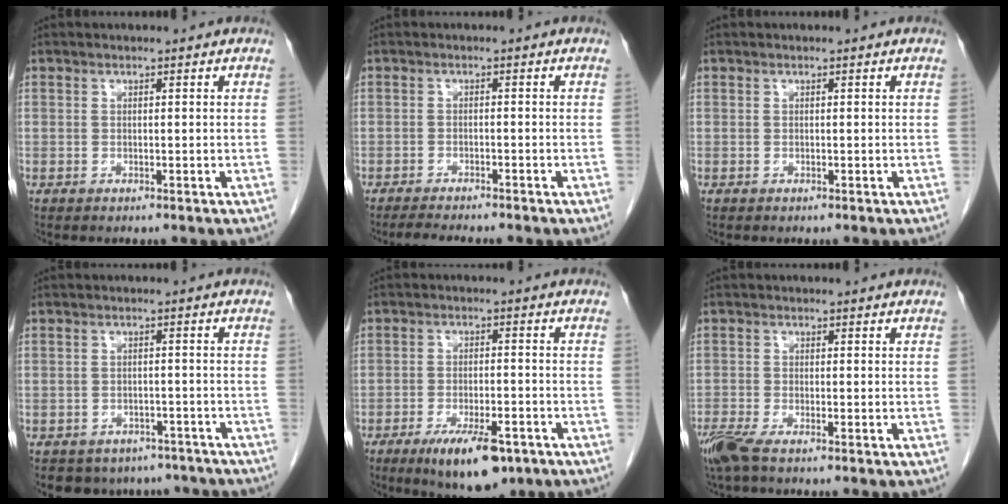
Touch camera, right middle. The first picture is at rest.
{"total": 4.8, "force": [-4.2, 0.3, 2.3], "torque": [-0.035, -0.012, -0.065]}
{"total": 0.0}
{"total": 9.5, "force": [-7.9, 5.0, 1.3], "torque": [-0.012, 0.009, -0.087]}
{"total": 9.9, "force": [-6.0, 3.2, 7.1], "torque": [-0.114, -0.011, -0.091]}
{"total": 4.1, "force": [-3.0, 0.7, 2.8], "torque": [-0.064, -0.013, -0.060]}